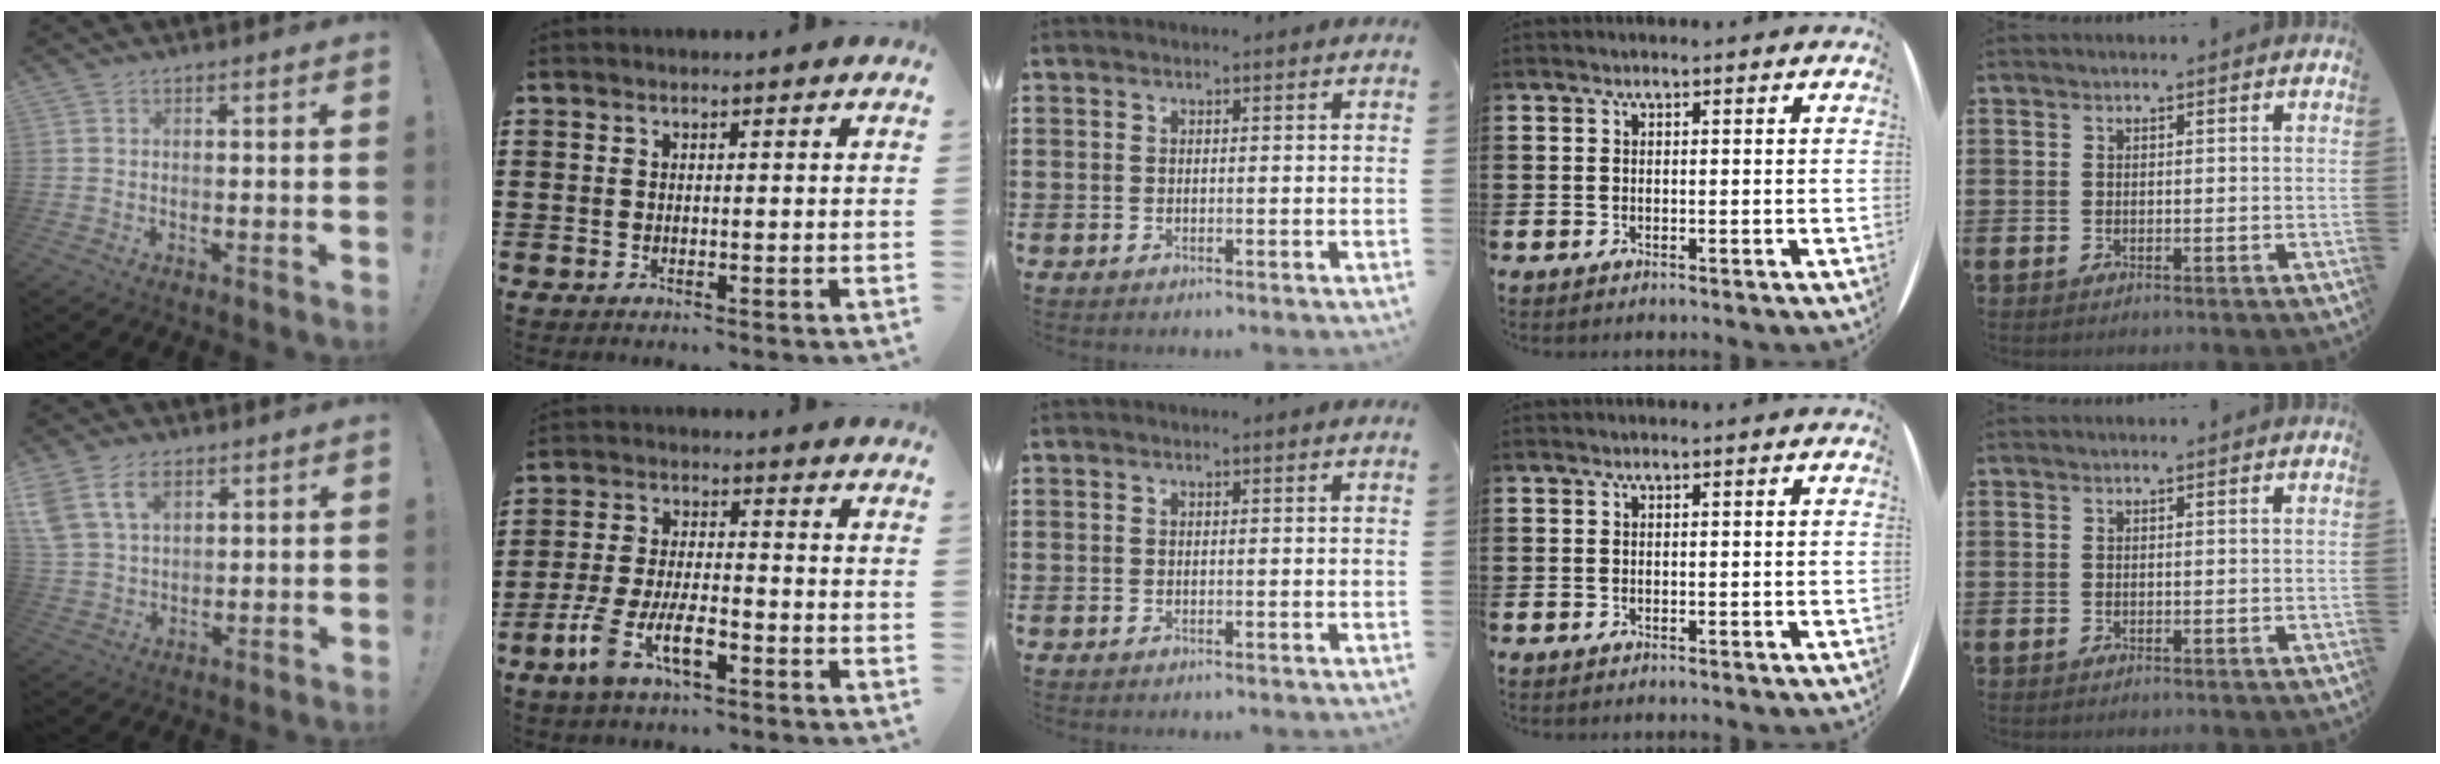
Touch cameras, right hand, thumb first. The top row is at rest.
{"thumb": {"total": 10.4, "force": [5.2, 6.8, 6.0], "torque": [-0.113, -0.012, 0.104]}, "index": {"total": 8.3, "force": [-4.2, 3.1, 6.5], "torque": [-0.152, -0.009, -0.081]}}